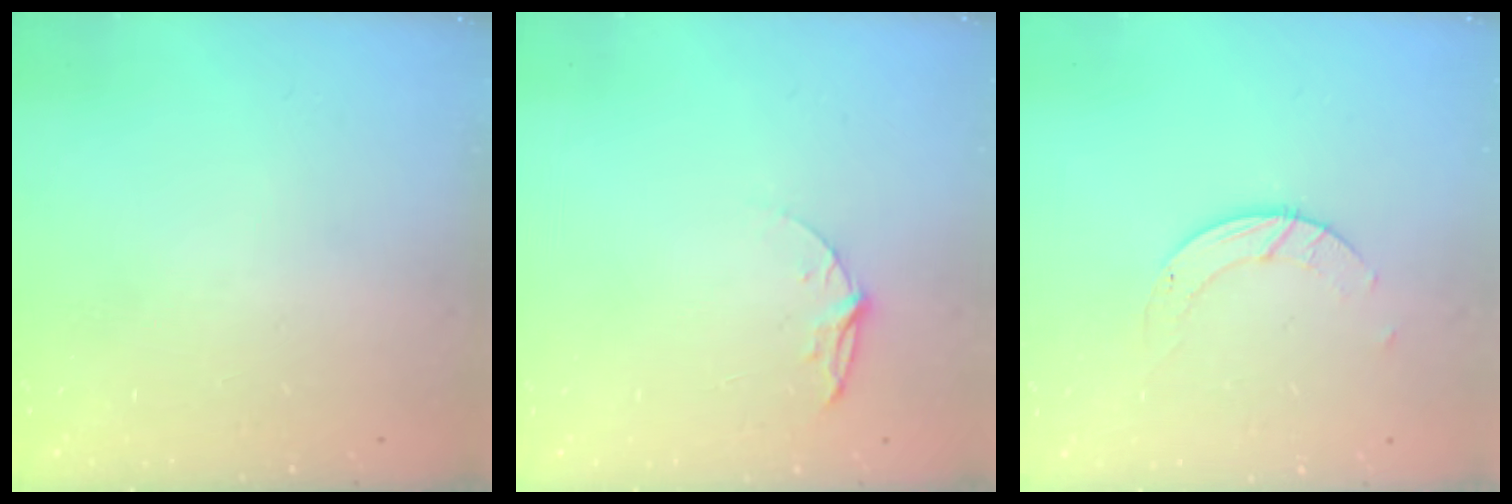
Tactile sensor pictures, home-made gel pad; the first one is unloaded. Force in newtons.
{"total": 5.3, "press": 5.3, "slide": 0.5}
{"total": 2.8, "press": 2.8, "slide": 0.3}